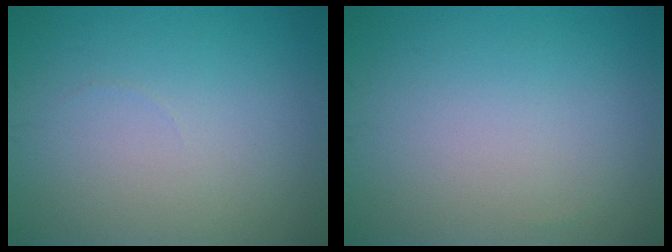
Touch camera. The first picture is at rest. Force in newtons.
{"total": 0.0}